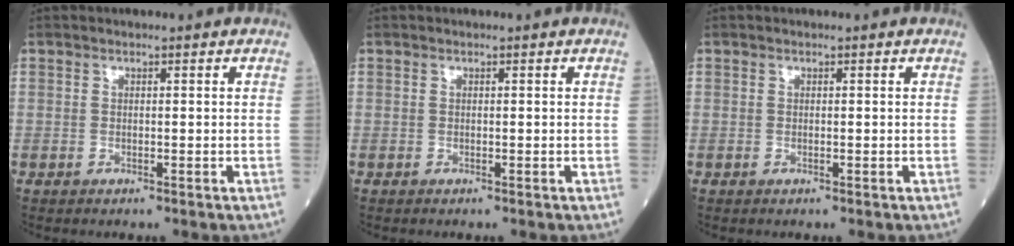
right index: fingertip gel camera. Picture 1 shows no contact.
{"total": 0.0}
{"total": 0.0}